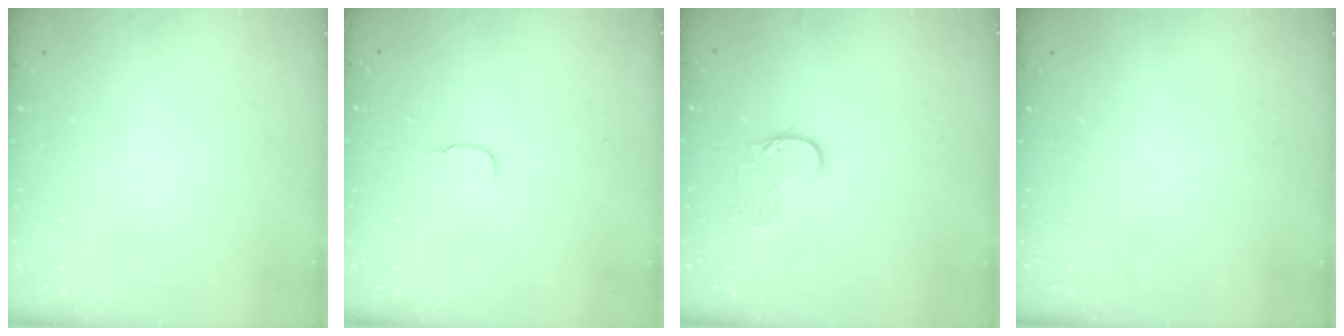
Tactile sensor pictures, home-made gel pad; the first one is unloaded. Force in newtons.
{"total": 4.9, "press": 4.9, "slide": 0.5}
{"total": 7.4, "press": 7.4, "slide": 0.2}
{"total": 0.0}